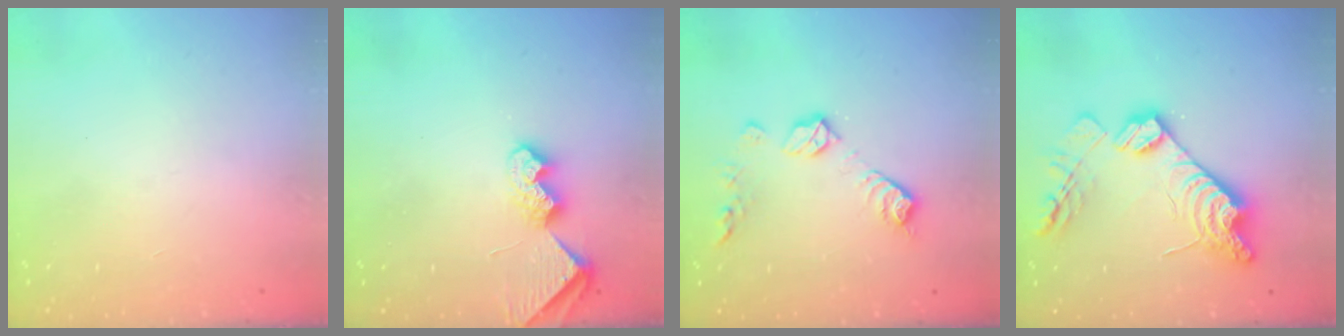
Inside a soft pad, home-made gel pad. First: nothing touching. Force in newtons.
{"total": 7.3, "press": 7.3, "slide": 0.4}
{"total": 10.2, "press": 10.2, "slide": 0.2}
{"total": 16.3, "press": 16.3, "slide": 0.7}